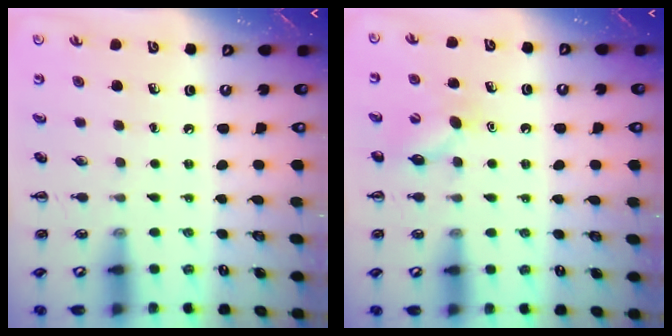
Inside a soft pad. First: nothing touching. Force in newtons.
{"total": 7.3, "press": 7.1, "slide": 1.5}